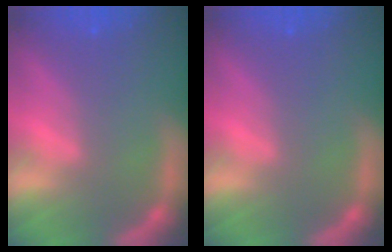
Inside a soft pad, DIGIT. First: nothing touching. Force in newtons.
{"total": 0.0}